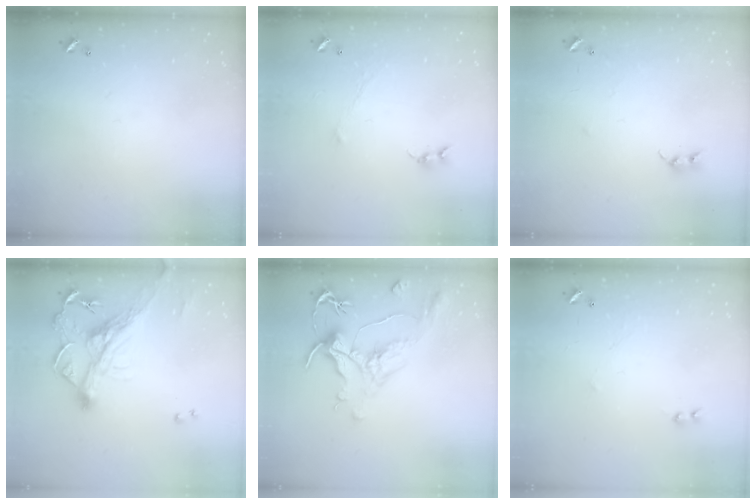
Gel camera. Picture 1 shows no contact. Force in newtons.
{"total": 0.0}
{"total": 5.1, "press": 4.9, "slide": 1.1}
{"total": 5.2, "press": 4.8, "slide": 1.8}
{"total": 1.1, "press": 0.2, "slide": 1.1}
{"total": 1.2, "press": 1.2, "slide": 0.3}